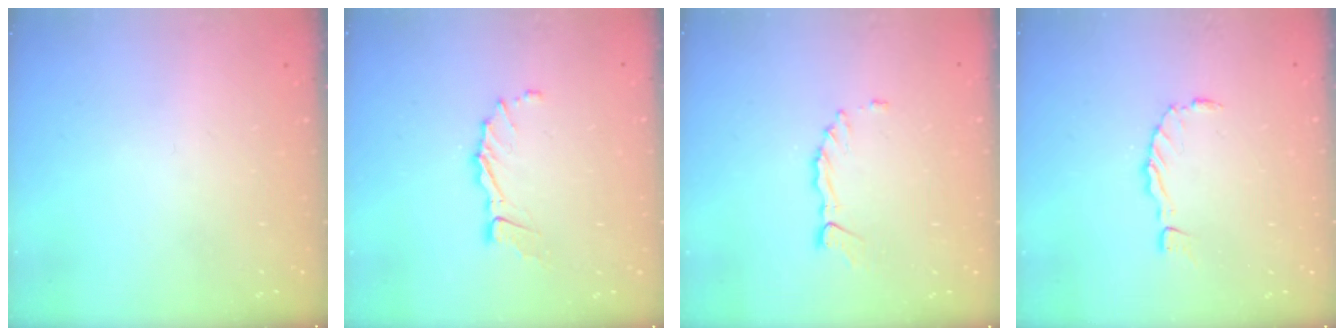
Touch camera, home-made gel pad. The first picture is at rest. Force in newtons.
{"total": 7.0, "press": 7.0, "slide": 0.5}
{"total": 1.5, "press": 1.5, "slide": 0.3}
{"total": 0.0}